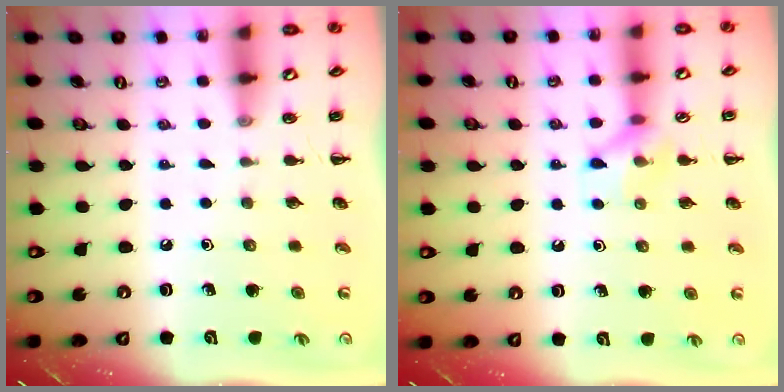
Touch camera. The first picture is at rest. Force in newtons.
{"total": 8.6, "press": 8.5, "slide": 1.3}